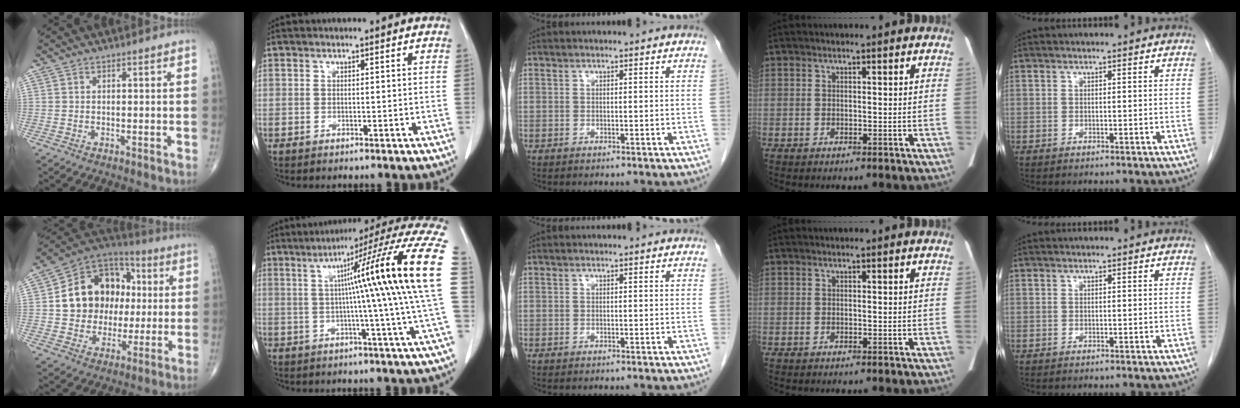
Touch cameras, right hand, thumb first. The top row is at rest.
{"thumb": {"total": 18.3, "force": [1.9, 14.8, 10.6], "torque": [-0.125, 0.025, 0.034]}, "index": {"total": 20.5, "force": [2.3, -2.7, 20.2], "torque": [-0.226, 0.023, 0.017]}}